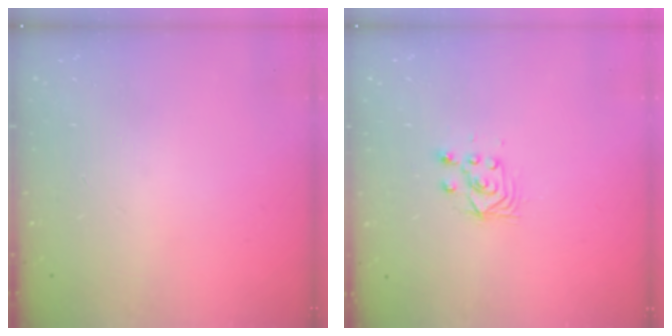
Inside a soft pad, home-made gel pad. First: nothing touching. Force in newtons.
{"total": 4.1, "press": 3.9, "slide": 1.3}